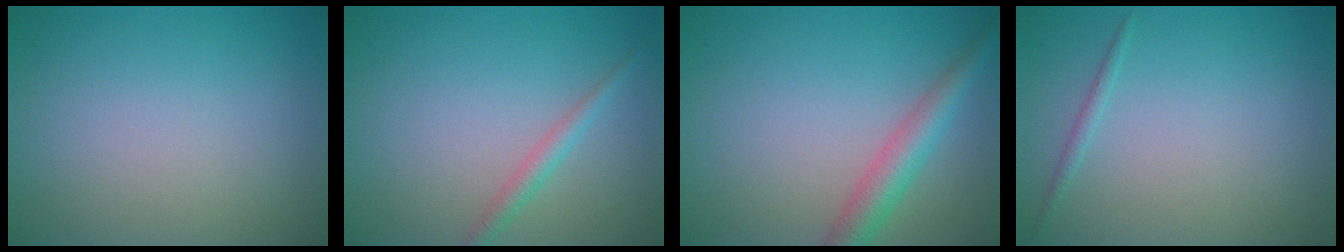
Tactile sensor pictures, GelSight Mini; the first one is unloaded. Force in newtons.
{"total": 1.6, "press": 1.6, "slide": 0.0}
{"total": 3.6, "press": 3.6, "slide": 0.1}
{"total": 0.7, "press": 0.7, "slide": 0.0}